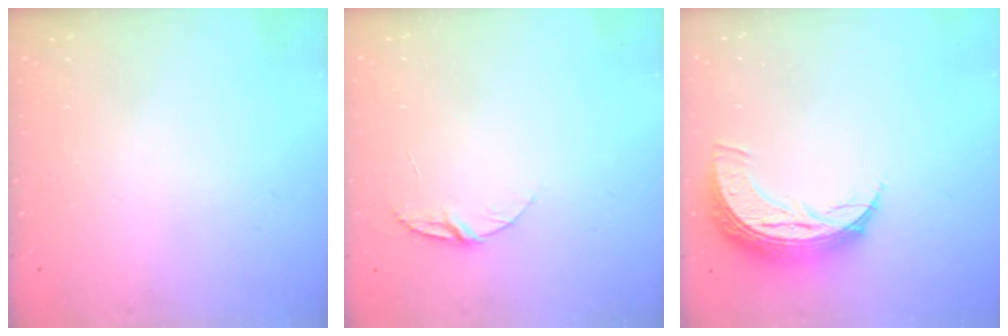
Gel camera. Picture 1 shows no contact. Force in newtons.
{"total": 5.7, "press": 5.7, "slide": 0.6}
{"total": 10.1, "press": 10.1, "slide": 0.7}